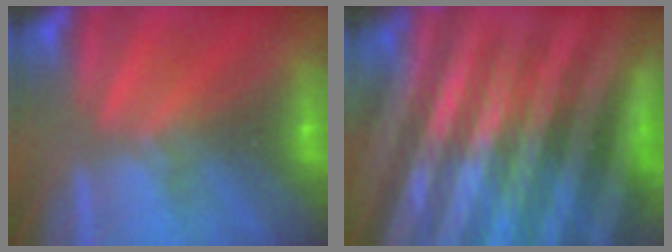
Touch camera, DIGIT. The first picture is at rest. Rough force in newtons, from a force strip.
{"total": 7.8}